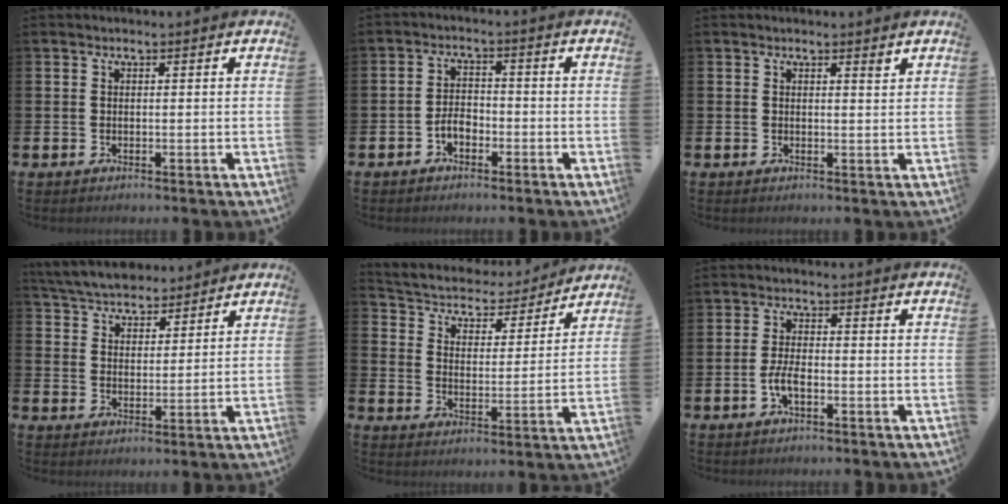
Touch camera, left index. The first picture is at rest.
{"total": 2.6, "force": [-1.6, 1.6, 1.4], "torque": [-0.029, 0.006, -0.033]}
{"total": 1.2, "force": [1.1, 0.0, 0.3], "torque": [0.000, -0.003, 0.020]}
{"total": 5.4, "force": [5.2, 1.3, 0.2], "torque": [-0.034, -0.027, 0.094]}
{"total": 4.7, "force": [4.3, 1.9, 0.6], "torque": [-0.043, -0.040, 0.067]}
{"total": 3.2, "force": [-1.2, 1.2, 2.7], "torque": [-0.056, 0.001, -0.025]}